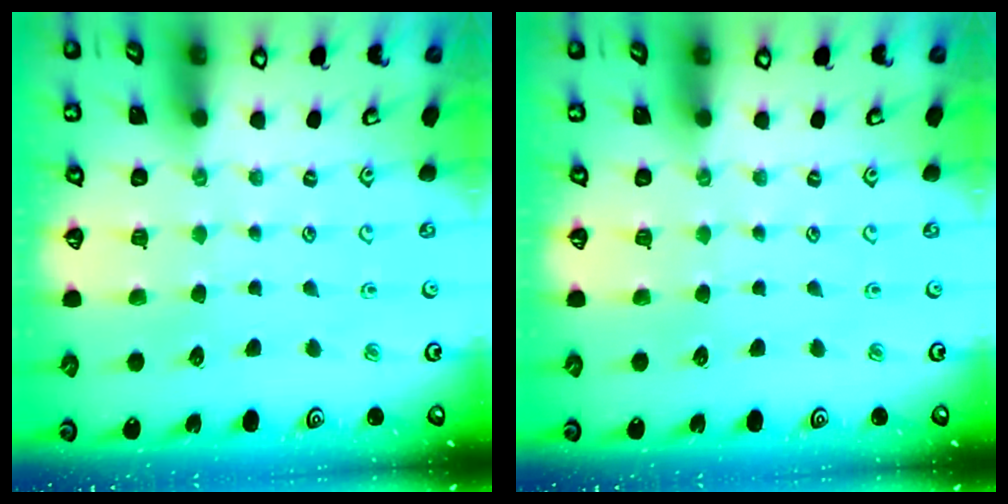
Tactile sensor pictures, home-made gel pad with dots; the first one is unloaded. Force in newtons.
{"total": 0.0}